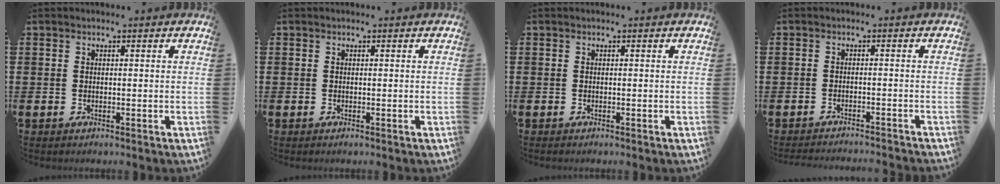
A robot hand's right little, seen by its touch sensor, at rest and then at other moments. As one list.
[{"total": 0.0}, {"total": 0.0}, {"total": 1.5, "force": [-1.5, -0.2, 0.0], "torque": [-0.001, 0.003, -0.030]}]